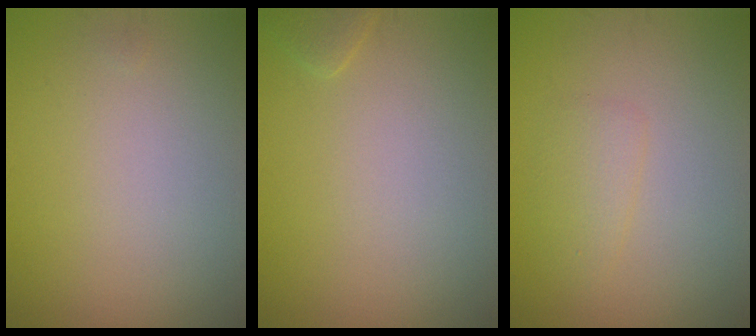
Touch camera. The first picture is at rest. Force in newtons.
{"total": 0.9, "press": 0.9, "slide": 0.1}
{"total": 1.6, "press": 1.6, "slide": 0.1}